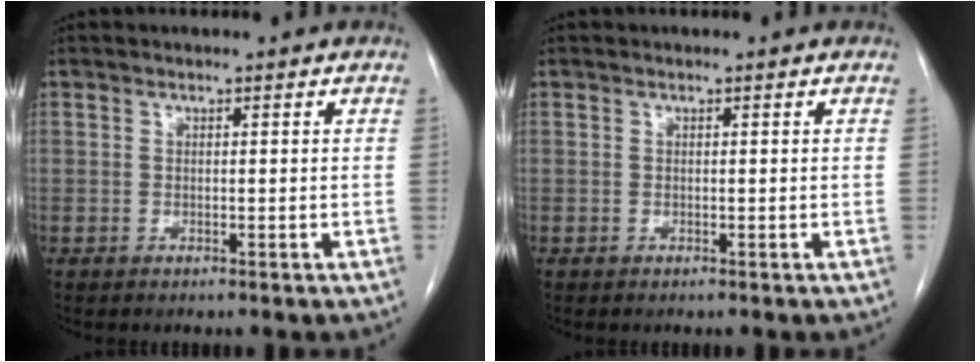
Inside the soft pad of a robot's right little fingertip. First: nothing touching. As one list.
[{"total": 0.0}]